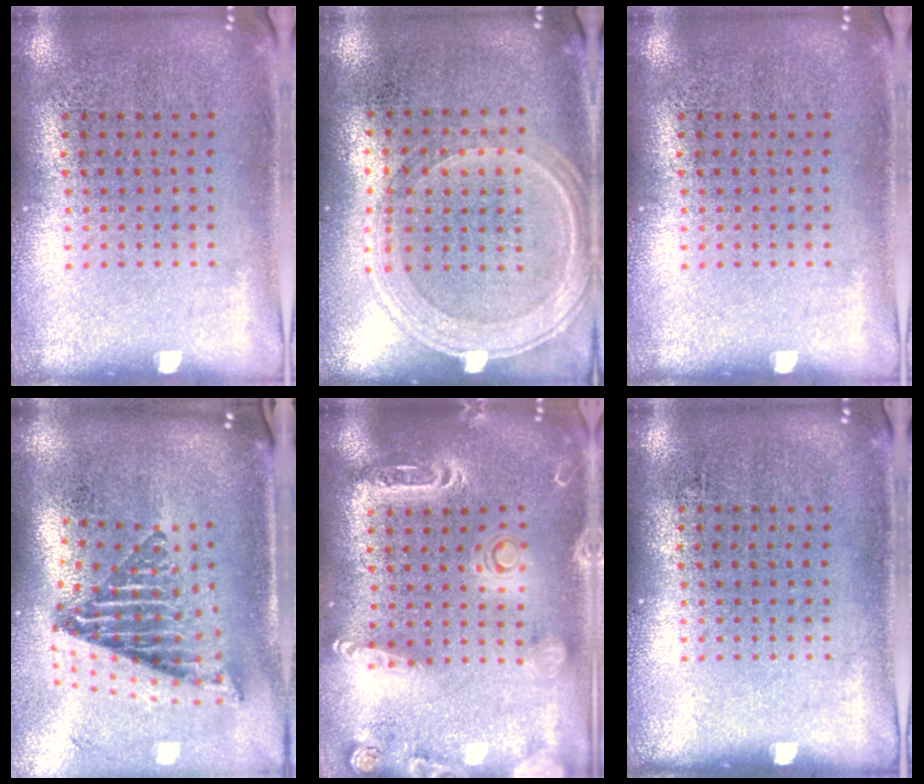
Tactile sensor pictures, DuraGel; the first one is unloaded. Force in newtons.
{"total": 1.2, "press": 1.1, "slide": 0.4}
{"total": 0.0}
{"total": 2.1, "press": 1.5, "slide": 1.6}
{"total": 2.0, "press": 1.9, "slide": 0.6}
{"total": 0.0}